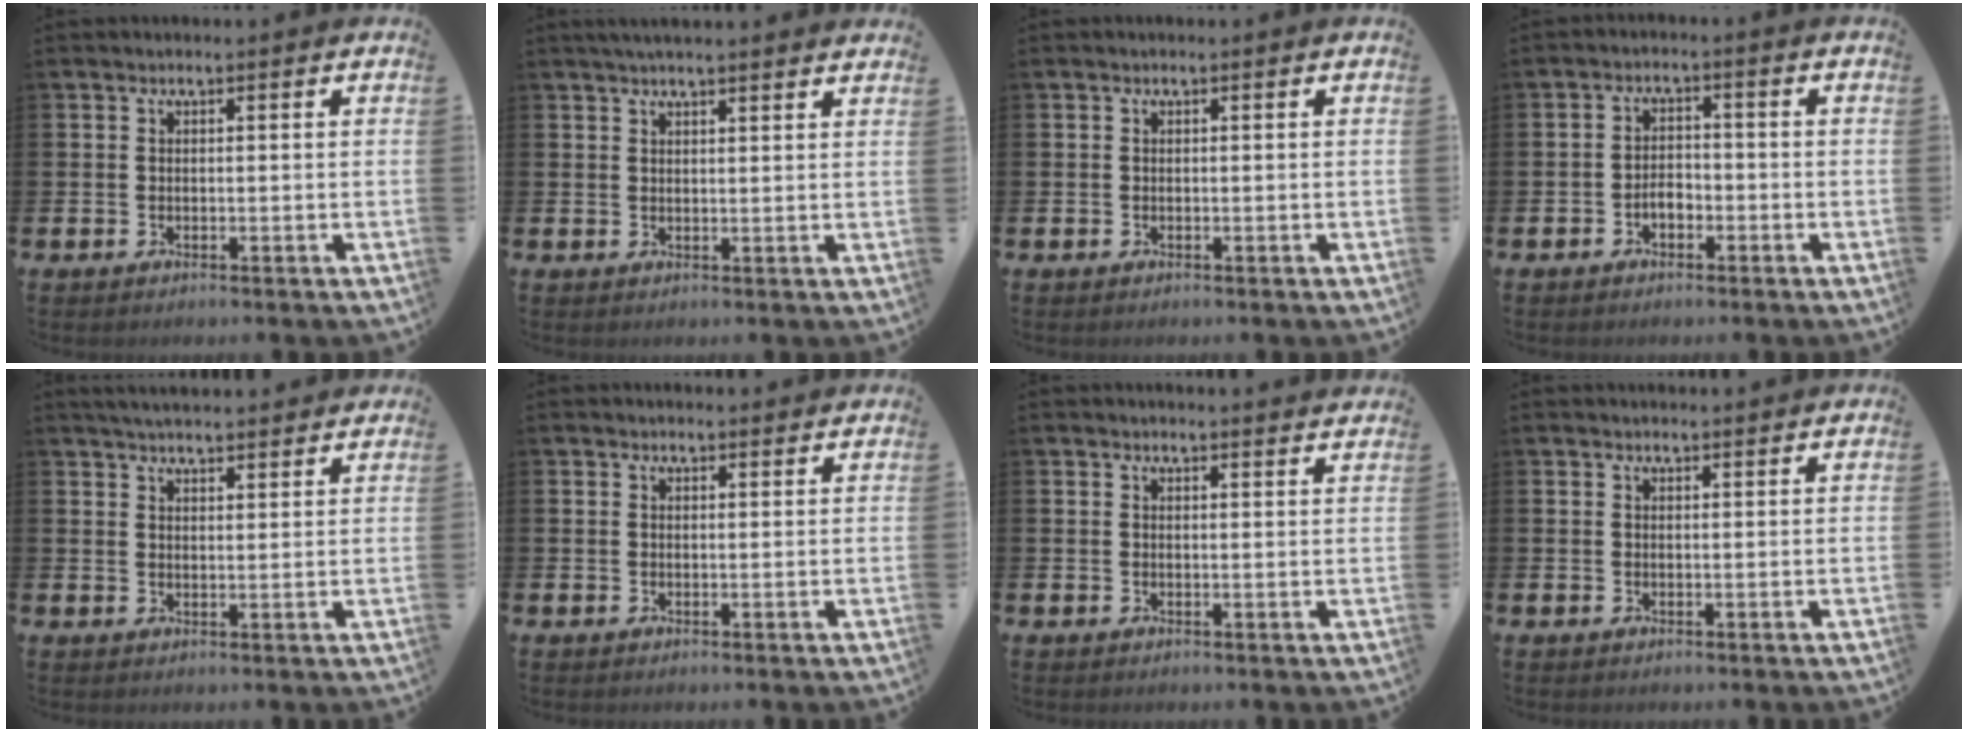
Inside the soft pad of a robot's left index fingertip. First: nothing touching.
{"total": 2.7, "force": [2.7, -0.2, 0.7], "torque": [-0.014, -0.006, 0.048]}
{"total": 0.0}
{"total": 2.3, "force": [-1.2, 1.4, 1.3], "torque": [-0.022, 0.003, -0.026]}
{"total": 3.8, "force": [3.8, 0.1, 0.3], "torque": [-0.012, -0.018, 0.068]}
{"total": 1.4, "force": [1.4, 0.1, 0.0], "torque": [0.012, -0.009, 0.023]}
{"total": 2.0, "force": [2.0, -0.2, -0.2], "torque": [0.015, -0.017, 0.033]}
{"total": 1.3, "force": [1.3, 0.0, 0.0], "torque": [0.012, -0.009, 0.021]}